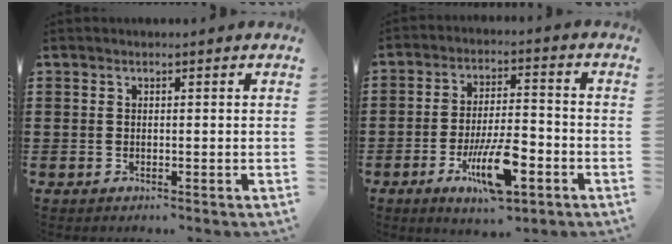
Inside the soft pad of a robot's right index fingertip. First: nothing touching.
{"total": 10.8, "force": [-4.6, 3.5, 9.1], "torque": [-0.175, 0.004, -0.079]}